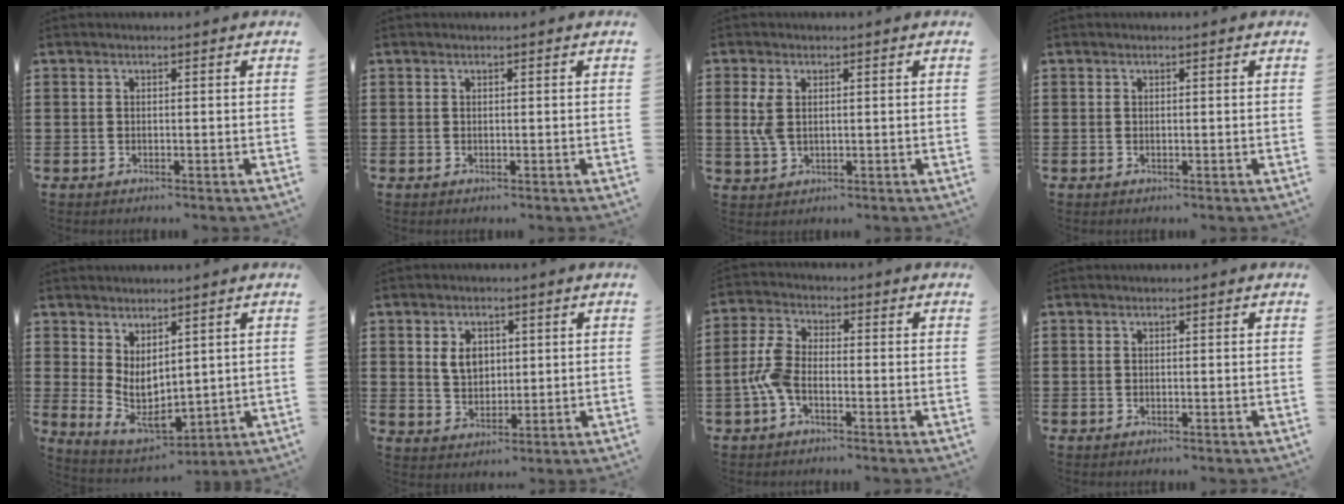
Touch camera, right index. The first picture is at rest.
{"total": 0.0}
{"total": 3.9, "force": [0.6, 2.2, 3.1], "torque": [-0.080, 0.002, 0.005]}
{"total": 0.0}
{"total": 5.0, "force": [1.6, 3.1, 3.6], "torque": [-0.086, -0.012, 0.031]}
{"total": 4.4, "force": [1.1, 3.3, 2.7], "torque": [-0.056, 0.009, 0.016]}
{"total": 5.1, "force": [-2.0, 2.5, 4.0], "torque": [-0.112, -0.004, -0.047]}
{"total": 0.0}